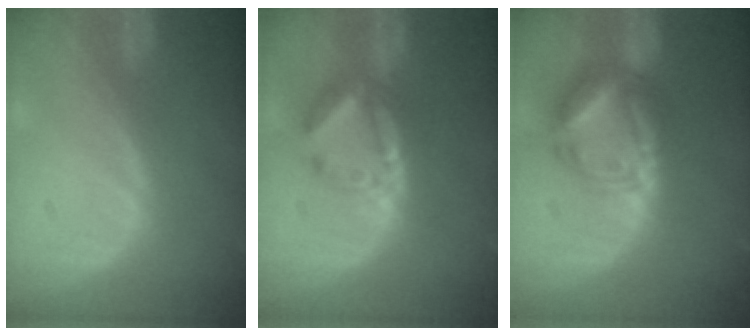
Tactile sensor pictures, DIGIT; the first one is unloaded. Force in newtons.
{"total": 6.1, "press": 5.7, "slide": 2.3}
{"total": 7.6, "press": 7.6, "slide": 0.8}